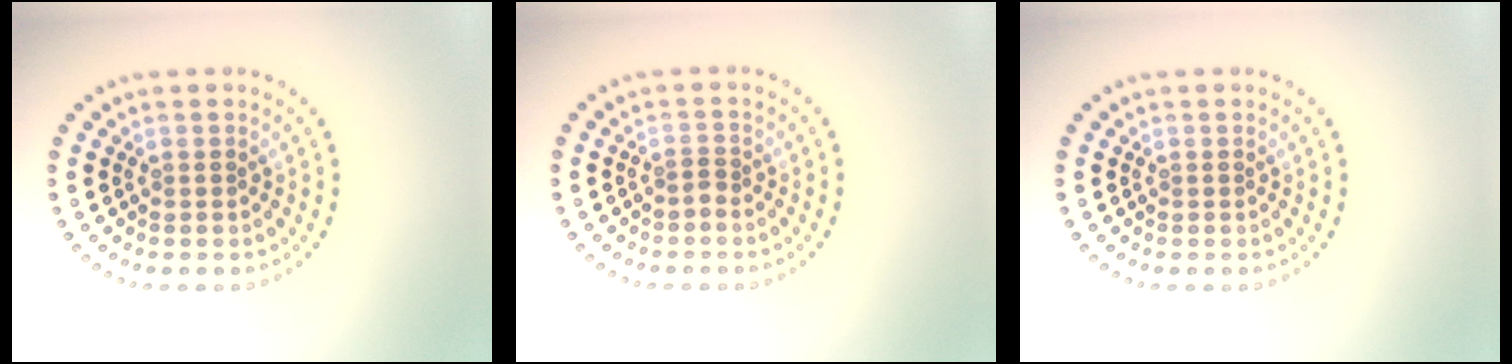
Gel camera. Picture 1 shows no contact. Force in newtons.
{"total": 0.7, "press": 0.4, "slide": 0.6}
{"total": 0.0}